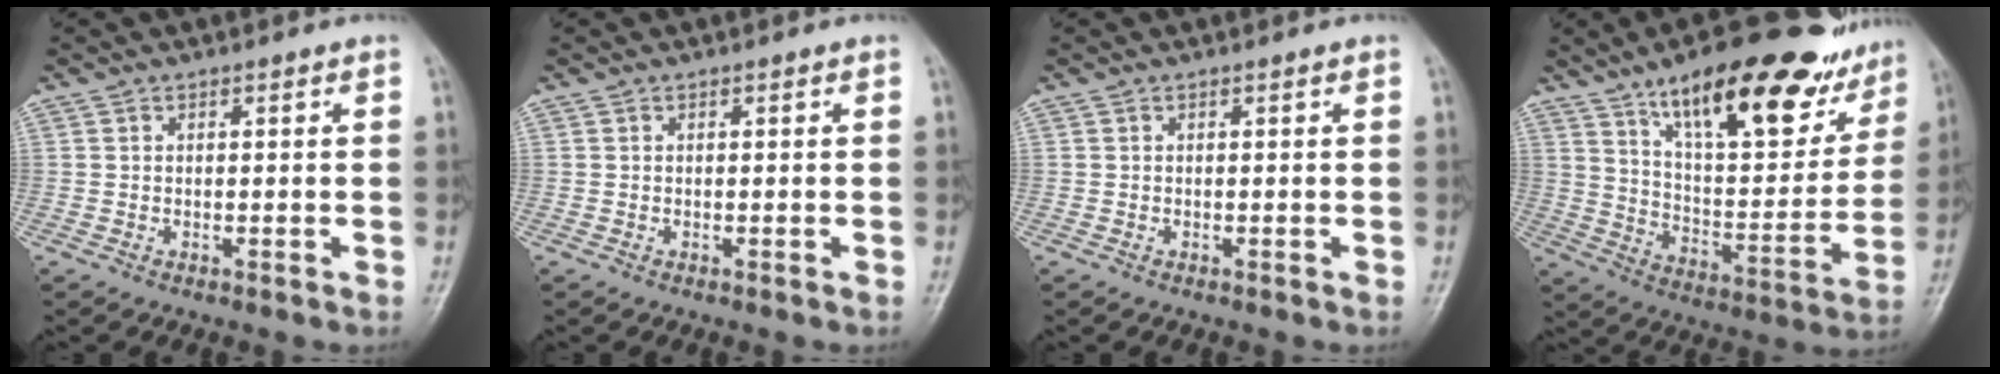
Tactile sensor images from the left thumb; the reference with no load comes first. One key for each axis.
{"total": 0.0}
{"total": 0.0}
{"total": 26.0, "fx": 16.6, "fy": 9.4, "fz": 17.6, "tx": -0.208, "ty": -0.049, "tz": 0.258}